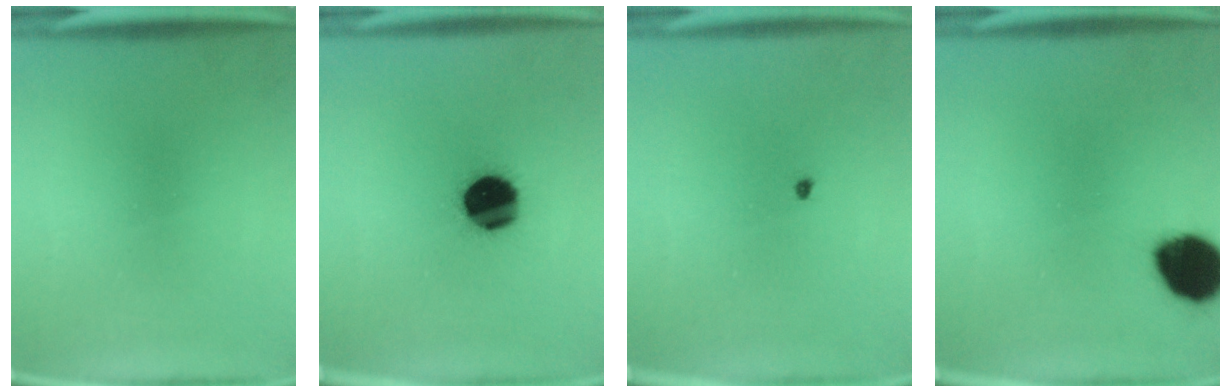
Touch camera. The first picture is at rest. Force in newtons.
{"total": 16.9}
{"total": 0.6}
{"total": 11.9}